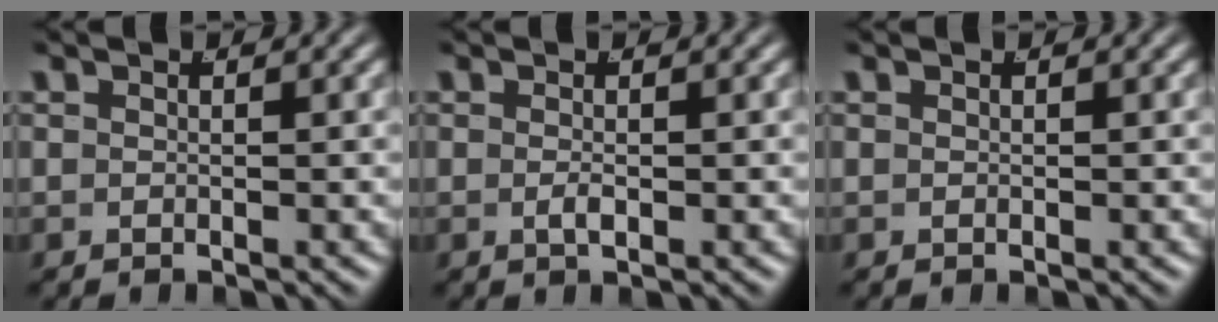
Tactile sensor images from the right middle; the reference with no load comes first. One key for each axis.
{"total": 0.7, "fx": -0.3, "fy": 0.0, "fz": 0.6, "tx": -0.012, "ty": -0.006, "tz": -0.002}
{"total": 0.0}